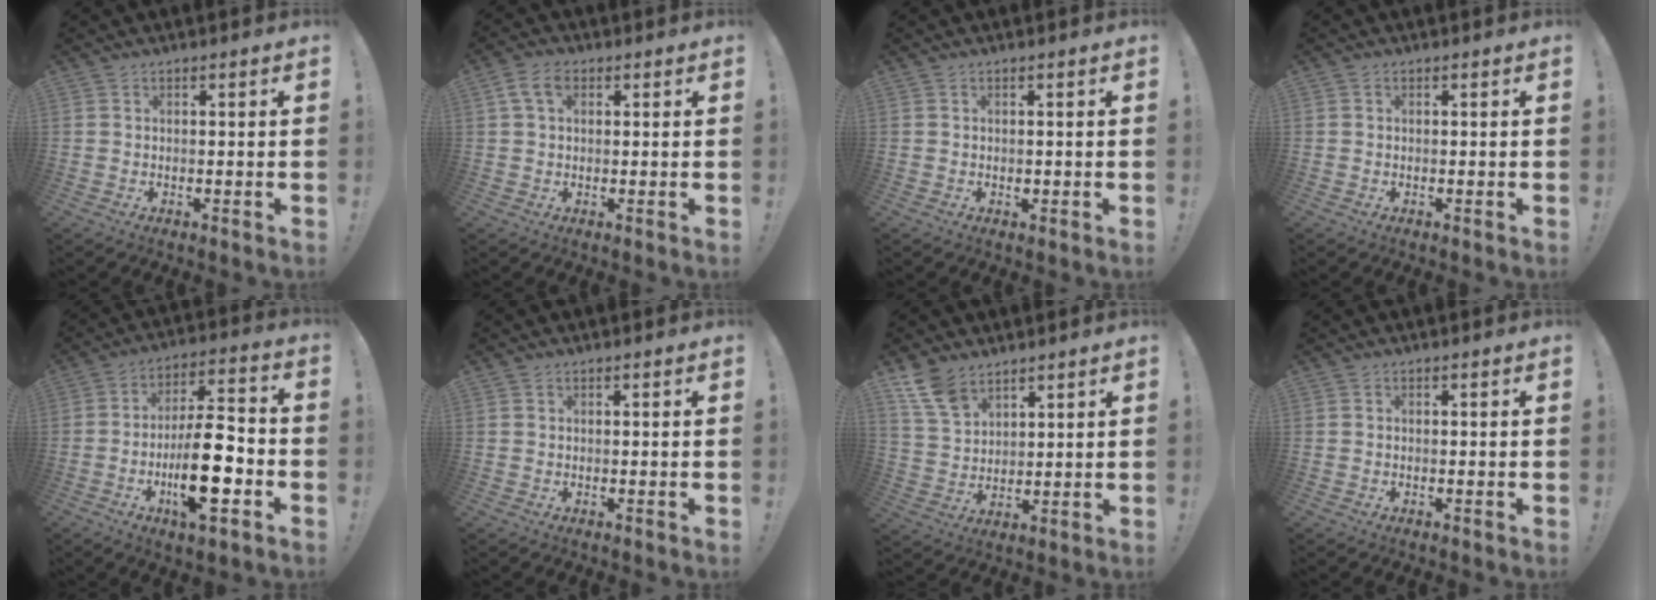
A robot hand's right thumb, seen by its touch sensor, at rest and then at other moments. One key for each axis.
{"total": 5.9, "fx": 2.2, "fy": 3.8, "fz": 4.0, "tx": -0.076, "ty": 0.007, "tz": 0.043}
{"total": 0.6, "fx": -0.1, "fy": 0.5, "fz": 0.2, "tx": 0.000, "ty": 0.001, "tz": -0.002}
{"total": 0.0}
{"total": 17.4, "fx": -5.5, "fy": 6.0, "fz": 15.4, "tx": -0.266, "ty": 0.020, "tz": -0.089}
{"total": 0.0}
{"total": 10.0, "fx": 7.3, "fy": 5.4, "fz": 4.3, "tx": -0.088, "ty": -0.036, "tz": 0.145}
{"total": 0.0}